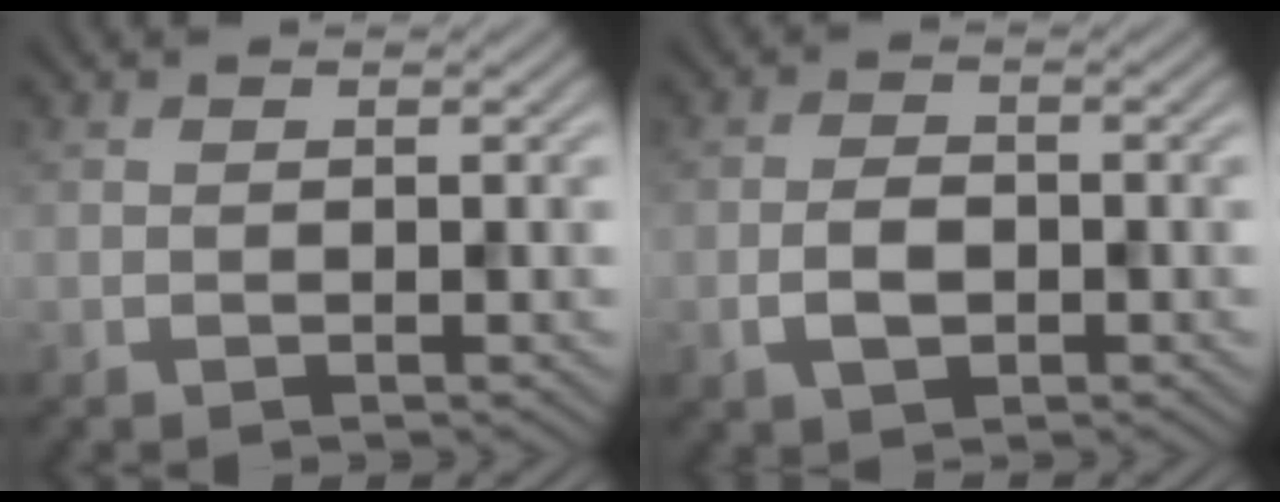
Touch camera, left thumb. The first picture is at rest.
{"total": 3.3, "force": [-1.1, 1.9, 2.4], "torque": [-0.047, 0.001, -0.022]}